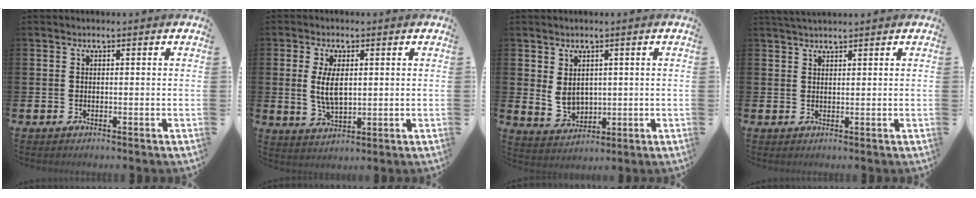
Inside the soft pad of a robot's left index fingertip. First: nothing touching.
{"total": 5.0, "force": [1.1, 2.3, 4.3], "torque": [-0.072, -0.001, 0.016]}
{"total": 3.6, "force": [1.7, 2.6, 1.8], "torque": [-0.028, -0.006, 0.027]}
{"total": 1.9, "force": [1.8, 0.2, 0.4], "torque": [-0.010, -0.001, 0.034]}